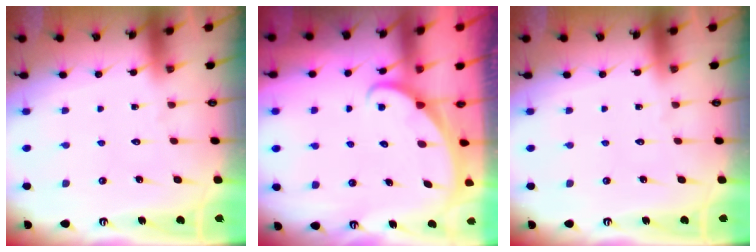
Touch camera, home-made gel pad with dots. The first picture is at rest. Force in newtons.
{"total": 1.9, "press": 1.9, "slide": 0.0}
{"total": 0.0}